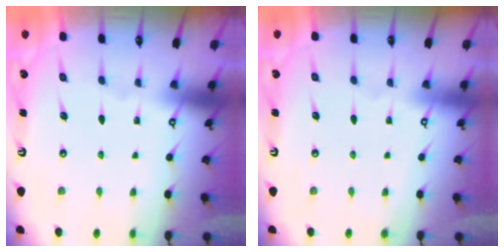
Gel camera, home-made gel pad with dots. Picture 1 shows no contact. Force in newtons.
{"total": 3.9, "press": 3.9, "slide": 0.1}